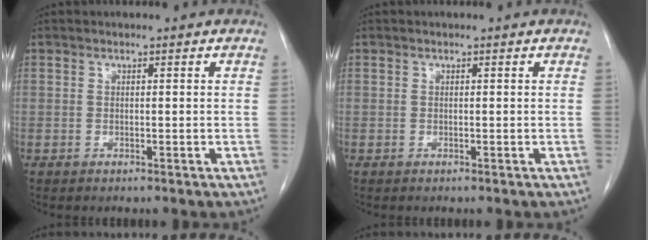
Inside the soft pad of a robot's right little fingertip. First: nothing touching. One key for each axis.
{"total": 0.0}